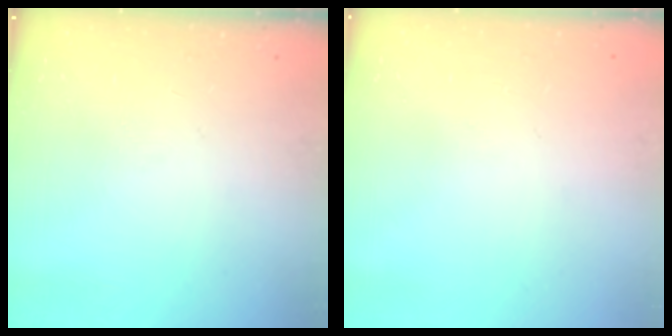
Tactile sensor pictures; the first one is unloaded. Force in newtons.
{"total": 0.0}